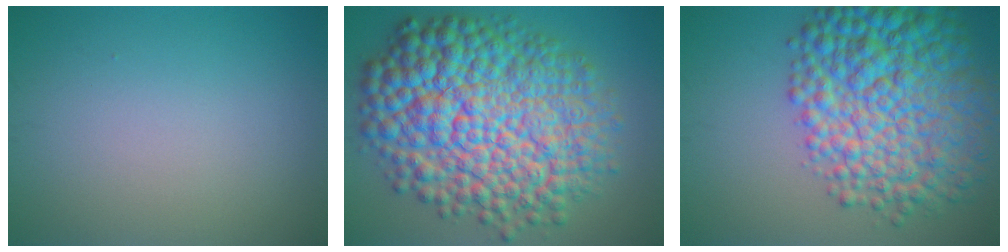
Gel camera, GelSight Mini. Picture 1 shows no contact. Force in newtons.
{"total": 15.5, "press": 15.5, "slide": 0.1}
{"total": 11.7, "press": 11.7, "slide": 0.2}